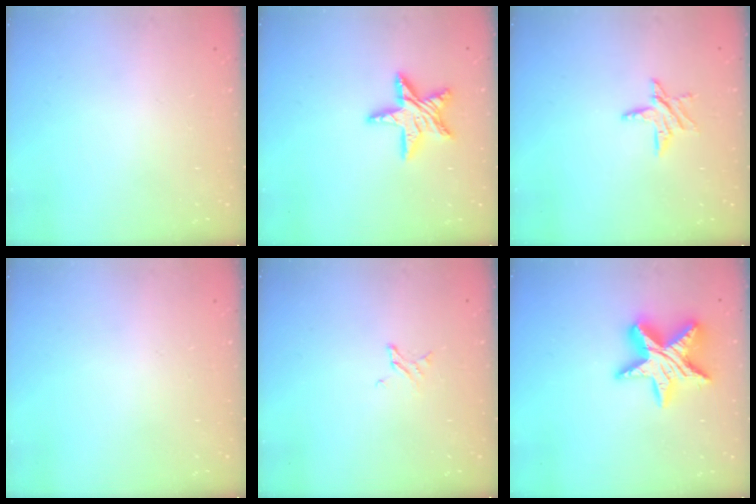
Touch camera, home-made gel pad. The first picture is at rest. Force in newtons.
{"total": 13.1, "press": 13.0, "slide": 1.2}
{"total": 6.5, "press": 6.5, "slide": 0.2}
{"total": 0.0}
{"total": 1.6, "press": 1.6, "slide": 0.2}
{"total": 18.8, "press": 18.8, "slide": 1.4}